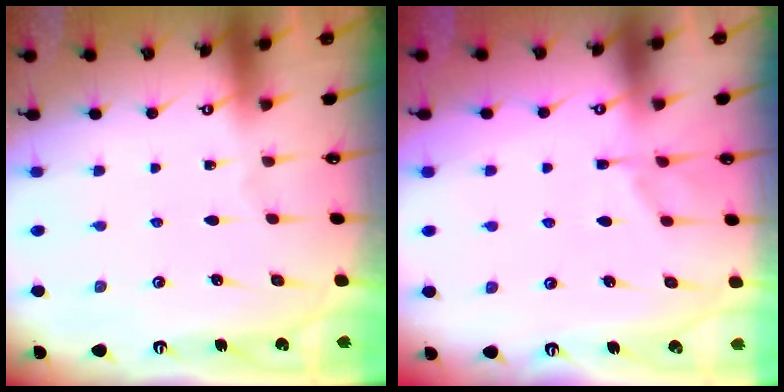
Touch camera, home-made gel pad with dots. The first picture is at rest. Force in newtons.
{"total": 1.1, "press": 0.0, "slide": 1.1}